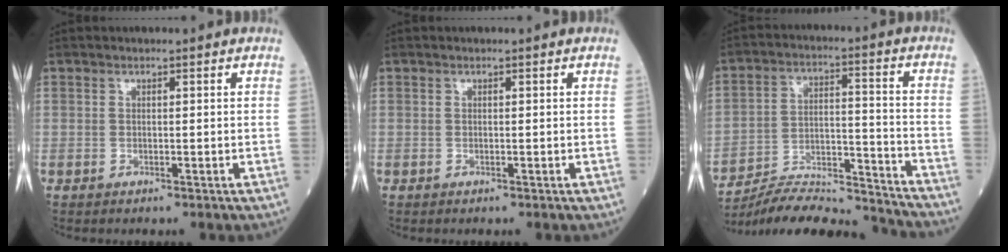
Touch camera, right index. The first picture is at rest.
{"total": 0.0}
{"total": 17.6, "force": [-17.2, 0.6, 3.5], "torque": [-0.068, 0.021, -0.269]}